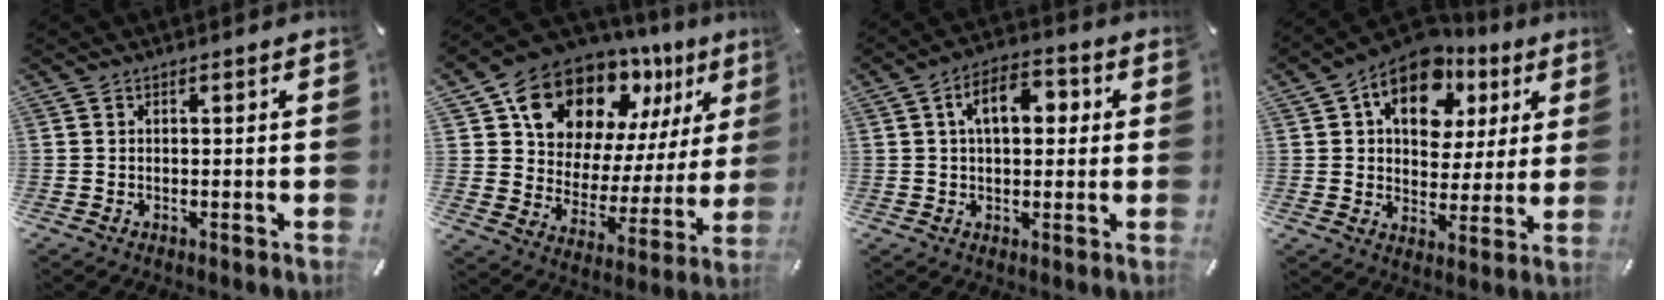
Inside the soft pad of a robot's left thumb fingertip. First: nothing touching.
{"total": 15.7, "force": [12.1, 8.8, 4.9], "torque": [-0.094, -0.106, 0.213]}
{"total": 8.4, "force": [1.7, 5.2, 6.5], "torque": [-0.097, 0.005, 0.023]}
{"total": 14.5, "force": [7.0, 9.9, 7.9], "torque": [-0.121, -0.028, 0.125]}